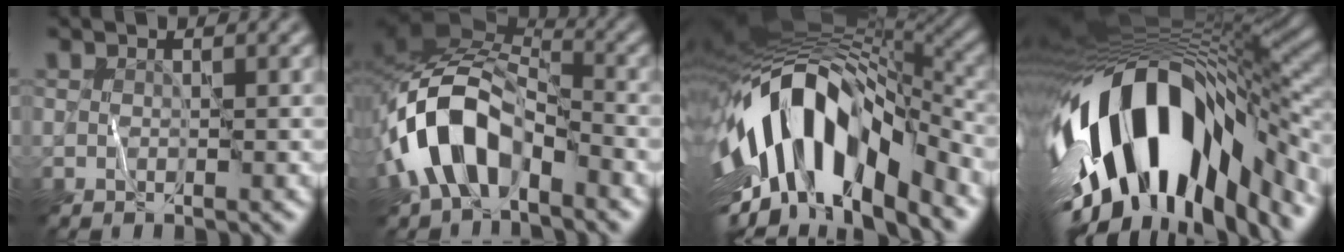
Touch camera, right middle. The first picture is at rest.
{"total": 9.4, "force": [-4.0, 5.8, 6.2], "torque": [-0.111, 0.006, -0.080]}
{"total": 15.0, "force": [-4.3, 6.7, 12.7], "torque": [-0.221, 0.027, -0.074]}
{"total": 16.4, "force": [-5.6, 7.6, 13.4], "torque": [-0.227, 0.003, -0.094]}